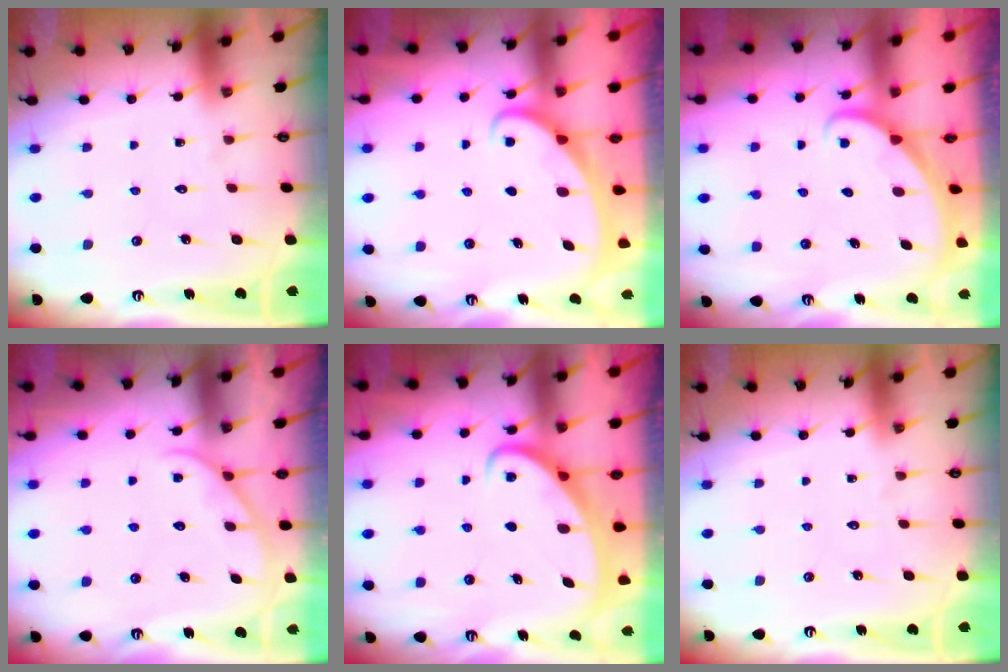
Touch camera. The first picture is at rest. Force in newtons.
{"total": 2.1, "press": 2.1, "slide": 0.1}
{"total": 1.7, "press": 1.7, "slide": 0.1}
{"total": 2.7, "press": 2.7, "slide": 0.3}
{"total": 2.3, "press": 2.3, "slide": 0.3}
{"total": 0.0}